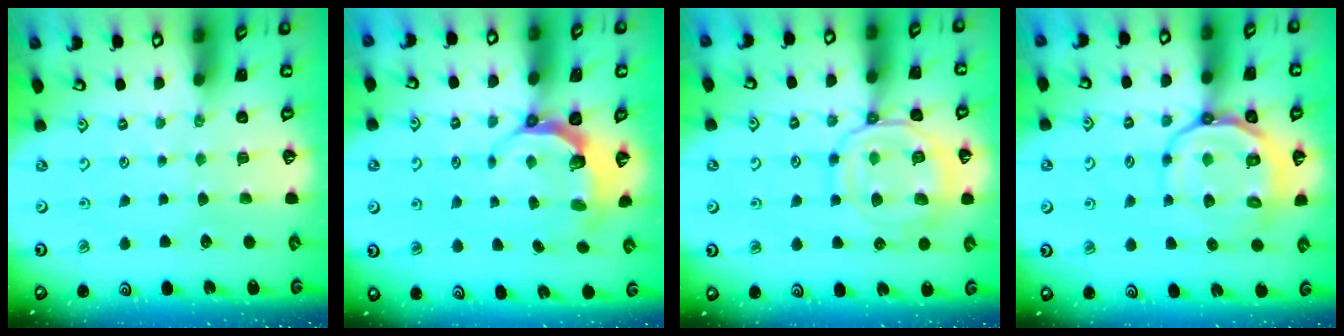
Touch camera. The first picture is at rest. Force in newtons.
{"total": 6.6, "press": 5.3, "slide": 3.9}
{"total": 14.1, "press": 14.0, "slide": 1.5}
{"total": 12.7, "press": 12.5, "slide": 2.4}